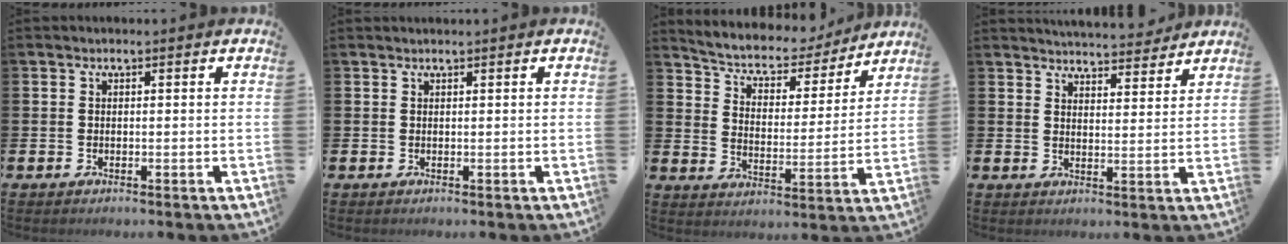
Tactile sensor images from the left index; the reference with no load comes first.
{"total": 0.0}
{"total": 6.1, "force": [5.5, 2.3, 1.2], "torque": [-0.047, -0.047, 0.089]}
{"total": 5.1, "force": [5.1, 0.4, 0.1], "torque": [-0.015, -0.033, 0.093]}